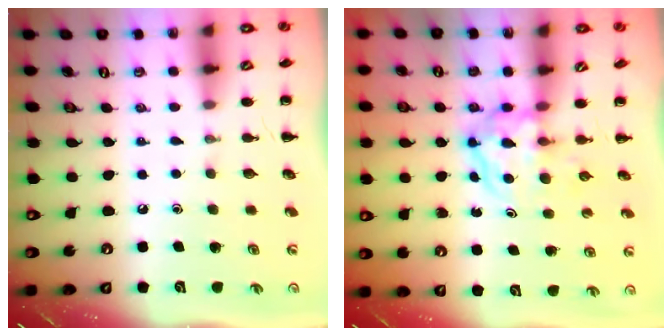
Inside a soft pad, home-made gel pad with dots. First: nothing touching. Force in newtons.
{"total": 3.8, "press": 3.8, "slide": 0.5}